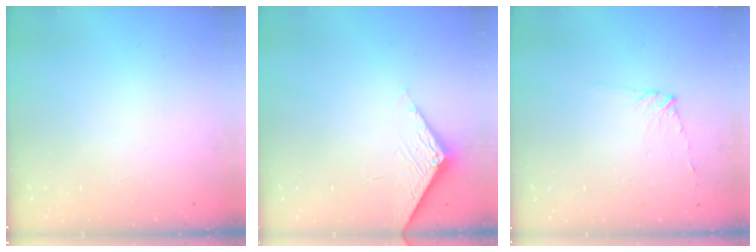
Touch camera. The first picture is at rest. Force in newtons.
{"total": 3.6, "press": 3.6, "slide": 0.3}
{"total": 5.3, "press": 5.3, "slide": 0.6}